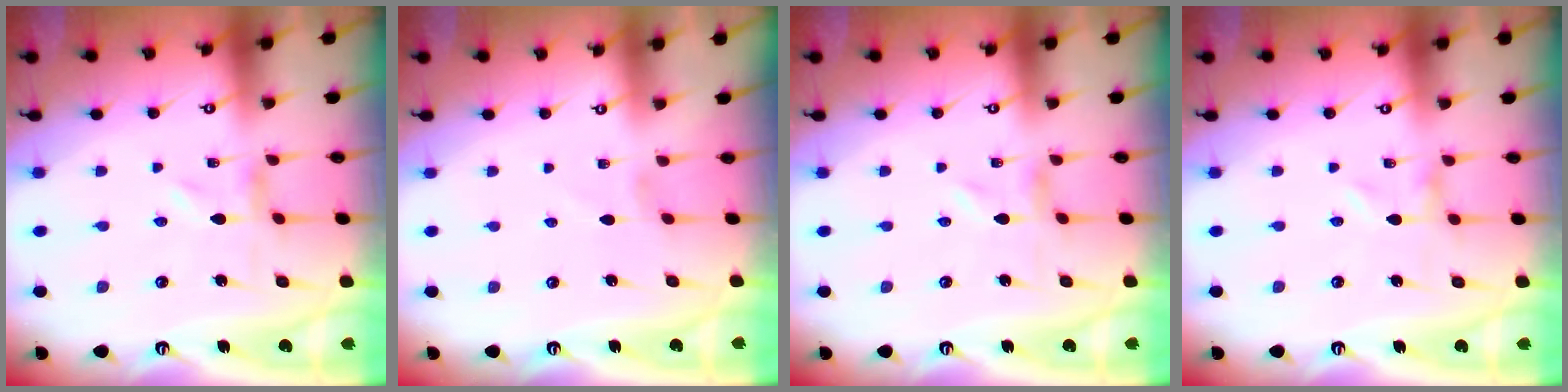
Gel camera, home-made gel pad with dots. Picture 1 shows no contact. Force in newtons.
{"total": 0.0}
{"total": 0.5, "press": 0.5, "slide": 0.2}
{"total": 0.0}